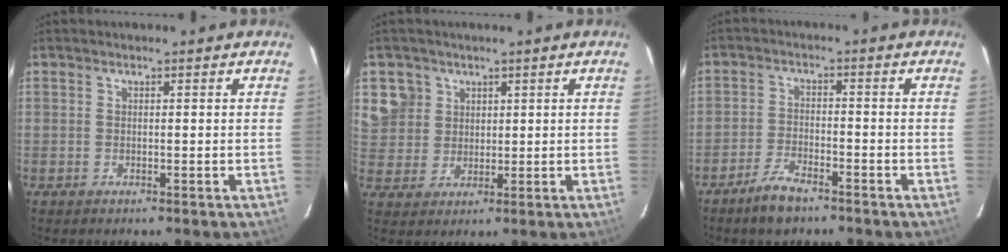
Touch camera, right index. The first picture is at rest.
{"total": 6.6, "force": [2.8, 6.0, 0.7], "torque": [-0.009, 0.018, 0.058]}
{"total": 5.8, "force": [-4.5, 2.0, 3.1], "torque": [-0.081, -0.002, -0.085]}